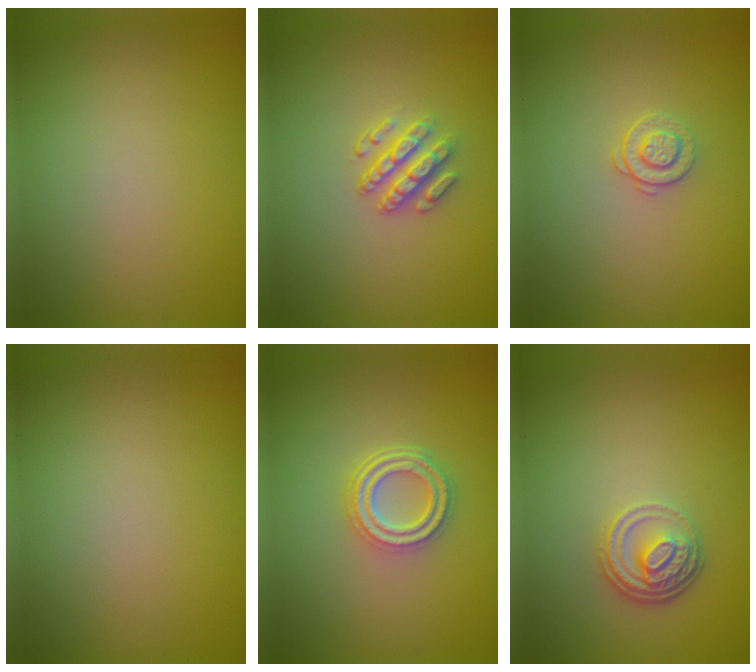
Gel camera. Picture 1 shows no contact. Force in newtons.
{"total": 2.9, "press": 2.5, "slide": 1.6}
{"total": 1.4, "press": 0.9, "slide": 1.0}
{"total": 0.0}
{"total": 3.9, "press": 3.0, "slide": 2.5}
{"total": 3.4, "press": 2.6, "slide": 2.3}